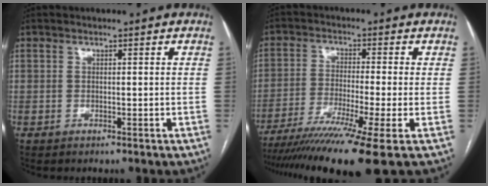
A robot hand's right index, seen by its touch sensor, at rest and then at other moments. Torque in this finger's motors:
{"motor_torque": [1.64, -0.50, 0.86, 0.21]}